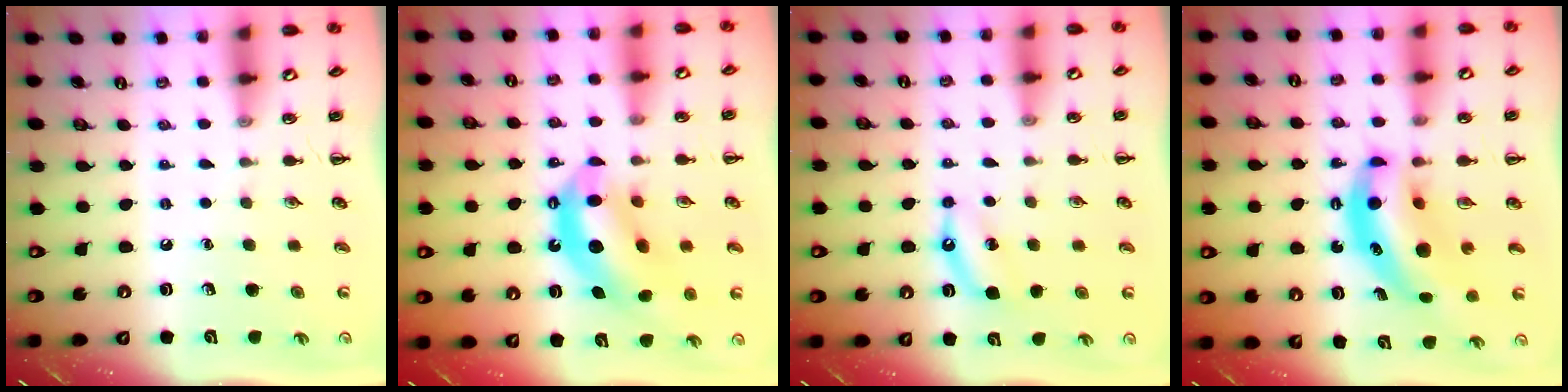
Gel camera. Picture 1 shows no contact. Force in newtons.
{"total": 12.4, "press": 12.0, "slide": 3.2}
{"total": 5.7, "press": 5.4, "slide": 1.6}
{"total": 10.8, "press": 10.4, "slide": 2.9}